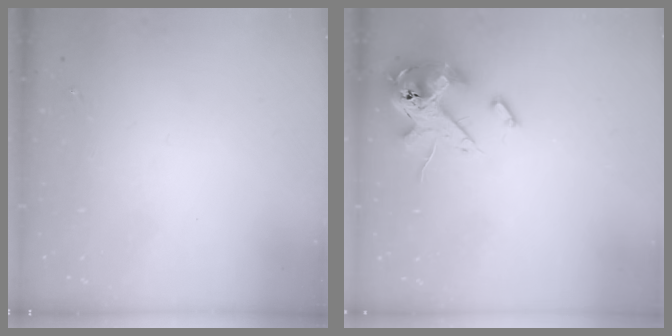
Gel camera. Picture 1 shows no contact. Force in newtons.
{"total": 15.4, "press": 15.1, "slide": 3.2}